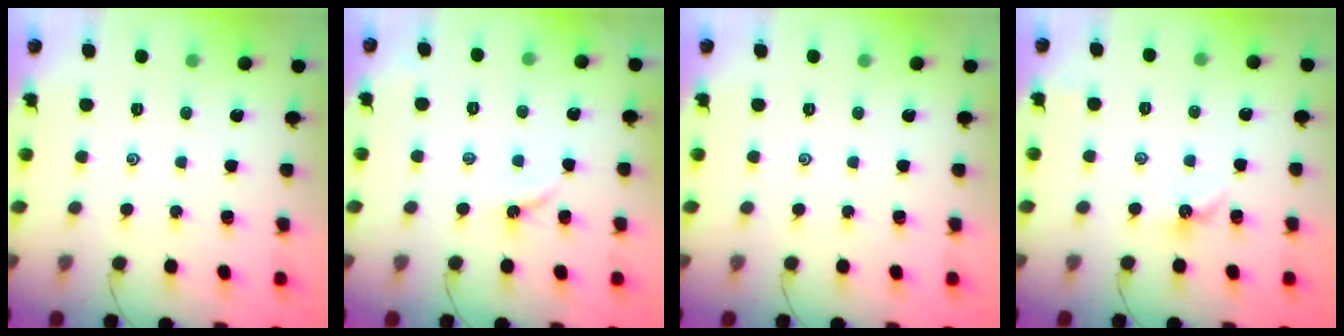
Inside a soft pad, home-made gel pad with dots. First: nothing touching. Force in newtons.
{"total": 2.6, "press": 2.6, "slide": 0.4}
{"total": 0.0}
{"total": 3.6, "press": 3.6, "slide": 0.6}